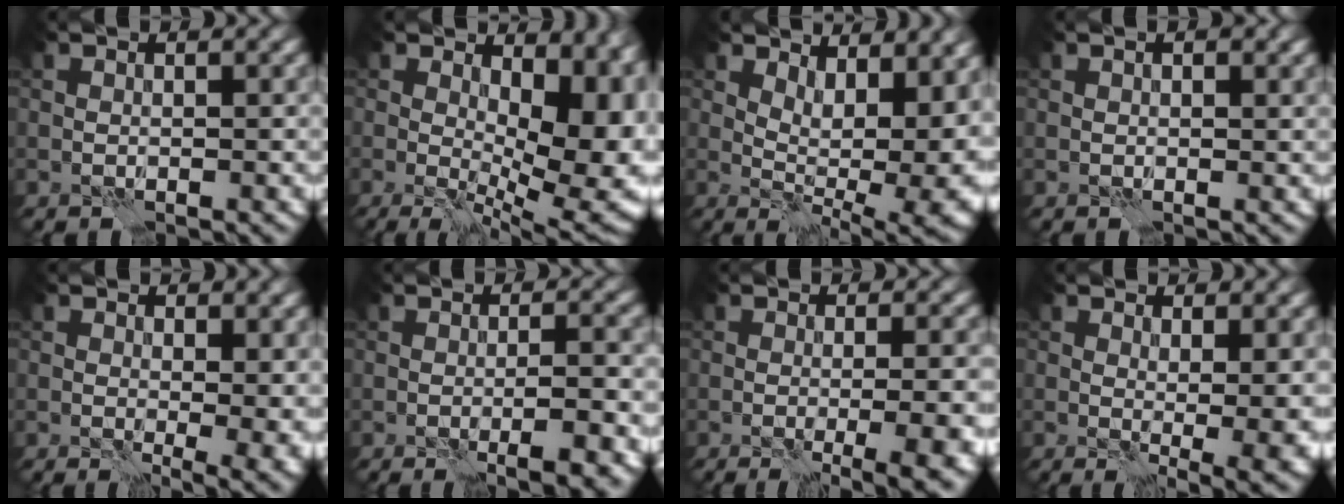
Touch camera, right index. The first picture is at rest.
{"total": 12.3, "force": [1.7, 6.1, 10.5], "torque": [-0.102, -0.003, 0.033]}
{"total": 10.7, "force": [2.4, 5.2, 9.0], "torque": [-0.095, -0.002, 0.047]}
{"total": 2.1, "force": [0.8, 1.0, 1.7], "torque": [-0.011, 0.002, 0.010]}
{"total": 5.5, "force": [0.9, 2.4, 4.8], "torque": [-0.036, -0.010, 0.022]}
{"total": 4.4, "force": [-1.3, 1.0, 4.0], "torque": [-0.045, -0.001, -0.016]}
{"total": 7.7, "force": [-1.8, 2.4, 7.0], "torque": [-0.054, 0.000, -0.013]}
{"total": 6.1, "force": [0.6, 2.2, 5.7], "torque": [-0.059, -0.015, 0.019]}